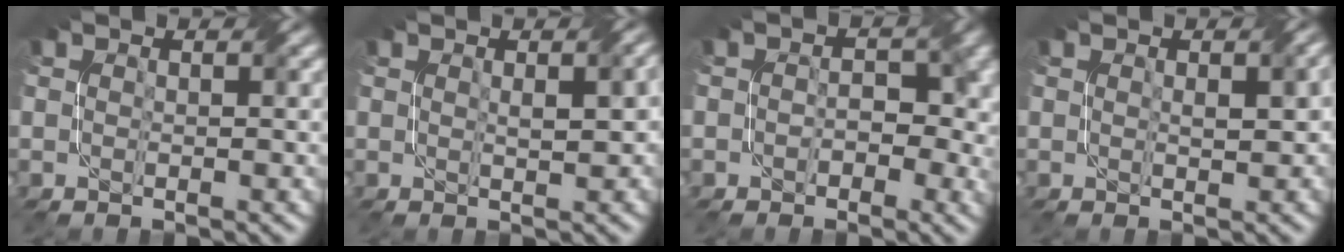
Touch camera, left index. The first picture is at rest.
{"total": 2.1, "force": [0.5, 0.6, 1.9], "torque": [-0.025, 0.007, 0.018]}
{"total": 2.9, "force": [-0.5, 2.2, 1.8], "torque": [-0.009, 0.000, -0.001]}
{"total": 1.9, "force": [0.3, 0.9, 1.6], "torque": [-0.020, 0.003, 0.015]}